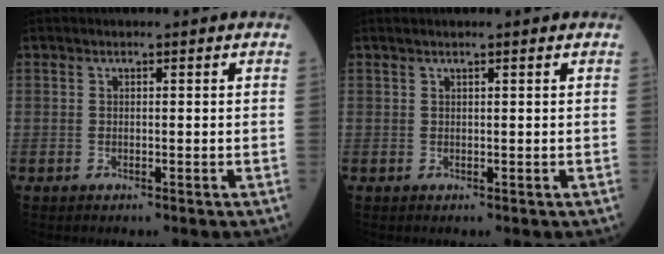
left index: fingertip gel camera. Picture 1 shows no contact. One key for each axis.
{"total": 1.3, "fx": 1.0, "fy": -0.3, "fz": 0.7, "tx": -0.017, "ty": 0.014, "tz": 0.022}